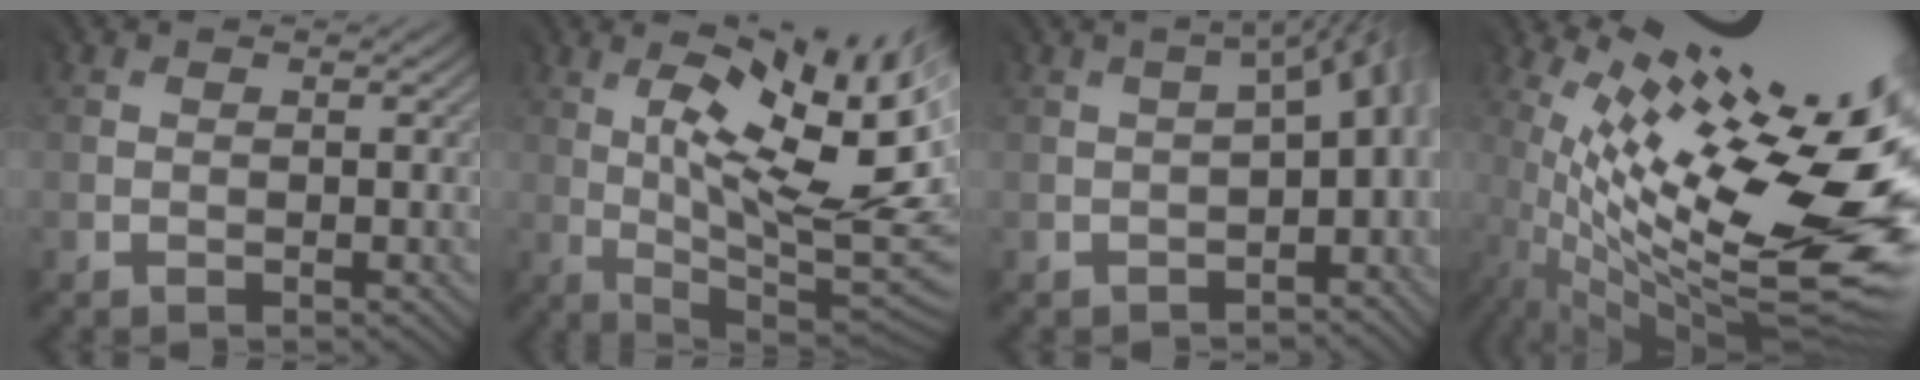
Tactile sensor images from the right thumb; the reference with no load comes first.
{"total": 14.7, "force": [3.4, 4.6, 13.5], "torque": [-0.215, 0.010, 0.068]}
{"total": 7.3, "force": [-2.8, 3.5, 5.8], "torque": [-0.055, -0.013, -0.026]}
{"total": 15.5, "force": [0.6, 3.6, 15.1], "torque": [-0.242, -0.005, 0.036]}